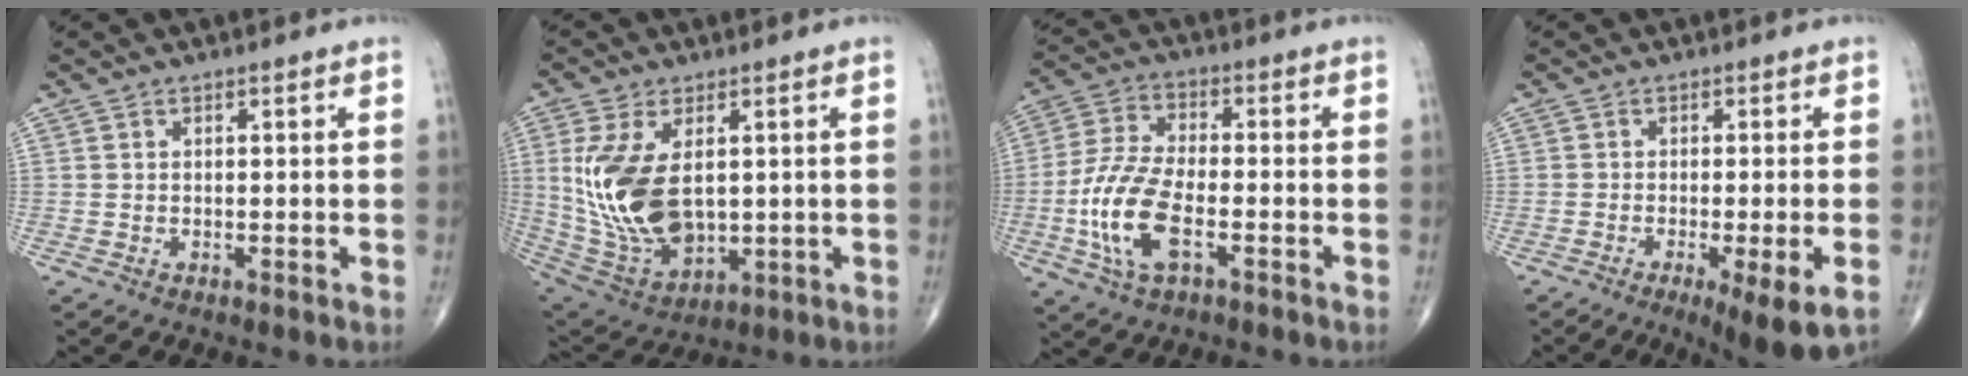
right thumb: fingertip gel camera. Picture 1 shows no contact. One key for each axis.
{"total": 16.5, "fx": 1.8, "fy": 9.3, "fz": 13.5, "tx": -0.271, "ty": -0.017, "tz": 0.058}
{"total": 12.7, "fx": -3.9, "fy": 5.6, "fz": 10.7, "tx": -0.234, "ty": 0.016, "tz": -0.075}
{"total": 7.9, "fx": -3.5, "fy": 1.1, "fz": 7.0, "tx": -0.108, "ty": -0.009, "tz": -0.049}